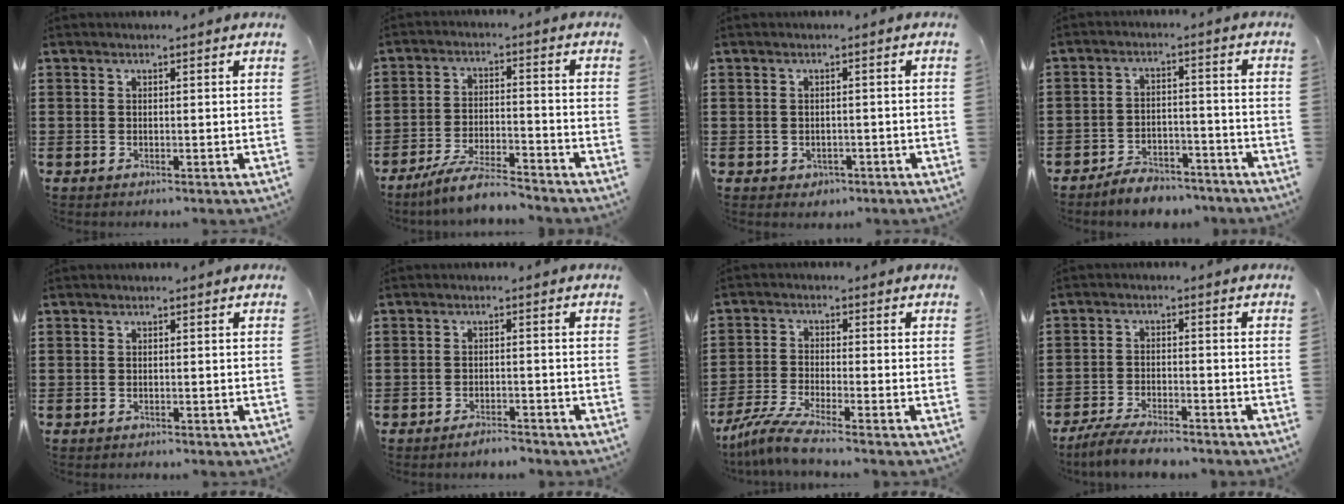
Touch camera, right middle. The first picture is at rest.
{"total": 6.8, "force": [-6.2, 0.2, 2.9], "torque": [-0.063, -0.005, -0.118]}
{"total": 0.7, "force": [-0.4, 0.6, 0.1], "torque": [-0.005, -0.001, -0.009]}
{"total": 5.1, "force": [-5.0, 0.7, 0.6], "torque": [-0.011, 0.011, -0.100]}
{"total": 0.6, "force": [-0.6, 0.0, 0.0], "torque": [-0.001, -0.002, -0.011]}
{"total": 2.4, "force": [-2.4, 0.1, 0.4], "torque": [-0.012, -0.003, -0.046]}
{"total": 5.3, "force": [-4.6, -0.2, 2.7], "torque": [-0.074, -0.023, -0.093]}
{"total": 4.9, "force": [-4.6, 0.4, 1.7], "torque": [-0.042, -0.005, -0.091]}